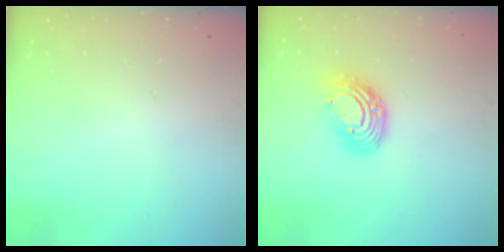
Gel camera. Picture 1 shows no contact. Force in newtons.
{"total": 11.5, "press": 11.4, "slide": 0.9}